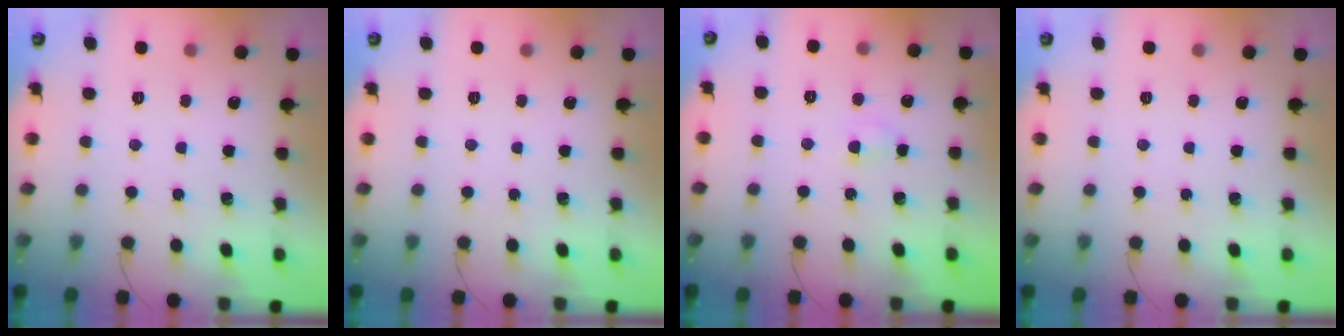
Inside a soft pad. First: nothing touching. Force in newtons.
{"total": 0.0}
{"total": 2.4, "press": 2.3, "slide": 0.9}
{"total": 0.0}